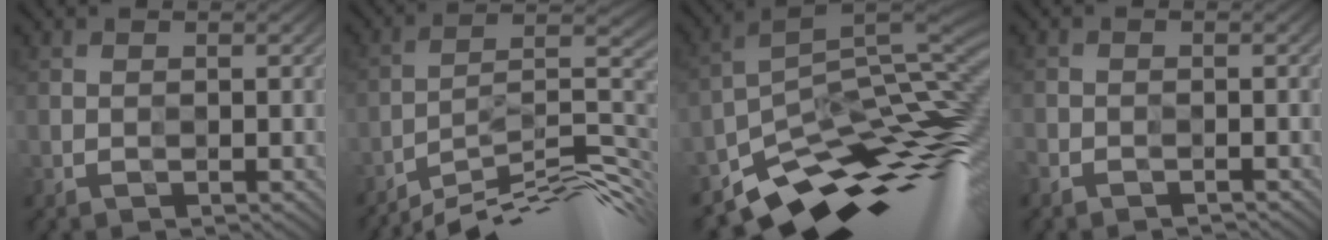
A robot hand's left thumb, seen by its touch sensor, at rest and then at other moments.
{"total": 13.0, "force": [-10.8, 1.5, 7.1], "torque": [-0.108, 0.013, -0.183]}
{"total": 13.5, "force": [-7.6, 5.9, 9.4], "torque": [-0.159, -0.014, -0.131]}
{"total": 1.6, "force": [-1.6, 0.4, -0.2], "torque": [0.000, -0.005, -0.038]}